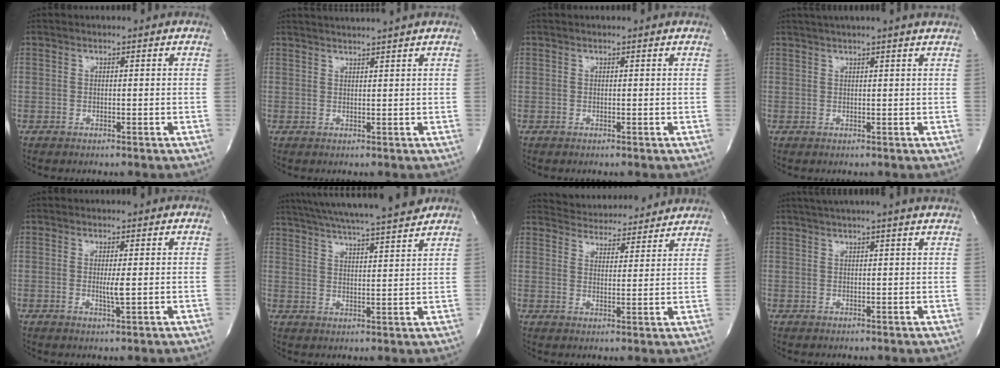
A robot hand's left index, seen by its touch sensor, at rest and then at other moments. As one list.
[{"total": 5.0, "force": [4.6, -1.3, 1.6], "torque": [-0.022, 0.008, 0.062]}, {"total": 0.7, "force": [0.7, 0.0, 0.3], "torque": [-0.004, 0.005, 0.009]}, {"total": 7.8, "force": [6.7, -0.8, 3.8], "torque": [-0.057, 0.028, 0.078]}, {"total": 1.9, "force": [-0.2, 0.0, 1.9], "torque": [-0.042, -0.010, -0.002]}, {"total": 17.3, "force": [15.5, 0.2, 7.8], "torque": [-0.147, 0.012, 0.230]}, {"total": 14.7, "force": [14.1, 2.9, 2.7], "torque": [-0.036, 0.015, 0.186]}, {"total": 10.3, "force": [8.9, -0.8, 5.1], "torque": [-0.084, 0.025, 0.107]}]